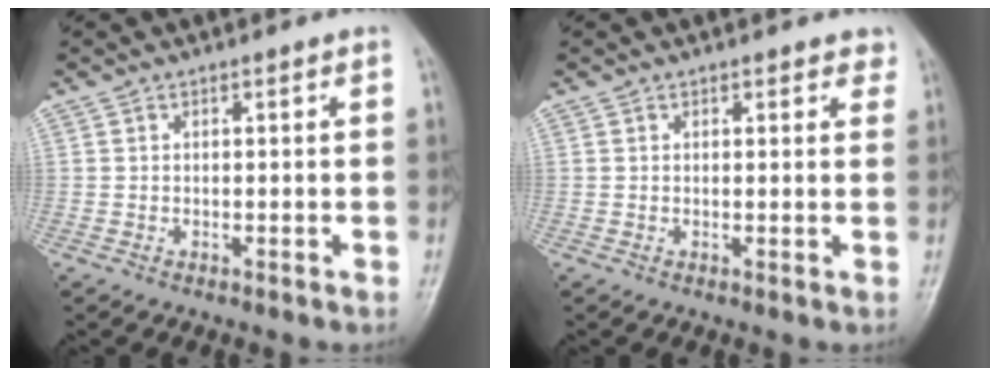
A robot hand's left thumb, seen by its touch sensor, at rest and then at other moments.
{"total": 2.2, "force": [1.5, 1.2, 1.0], "torque": [0.011, -0.004, 0.011]}